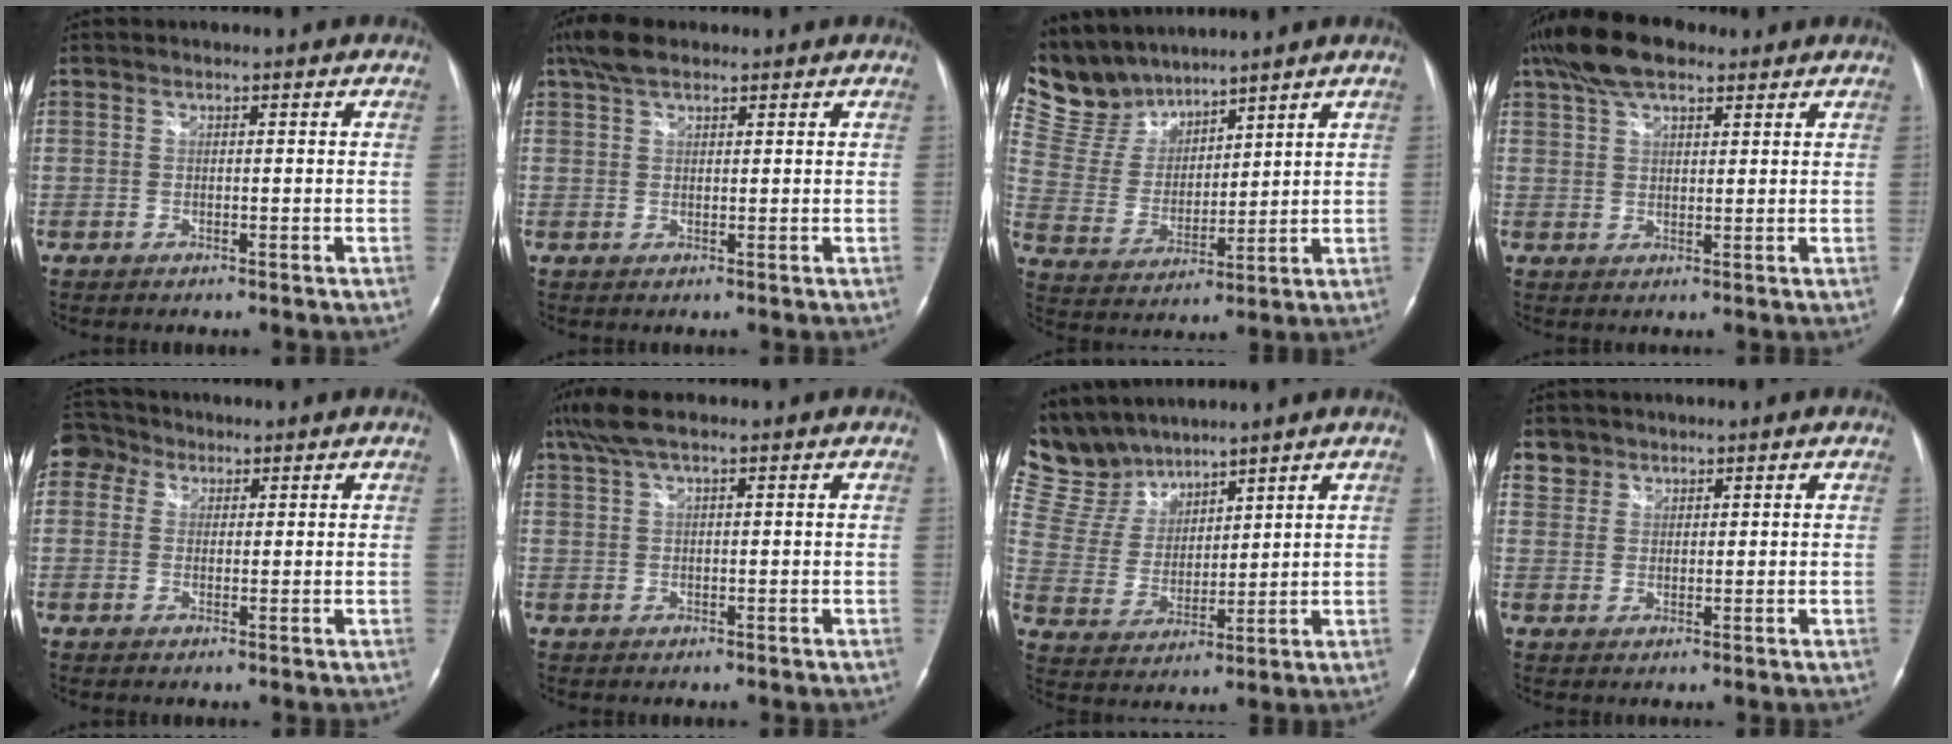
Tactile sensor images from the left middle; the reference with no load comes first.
{"total": 4.3, "force": [3.2, 1.8, 2.4], "torque": [-0.057, 0.020, 0.064]}
{"total": 9.1, "force": [8.6, 2.8, 0.3], "torque": [-0.031, 0.016, 0.192]}
{"total": 8.7, "force": [6.0, 3.5, 5.2], "torque": [-0.104, 0.027, 0.109]}
{"total": 4.4, "force": [2.2, 3.6, 1.2], "torque": [-0.029, 0.022, 0.043]}
{"total": 5.2, "force": [3.7, 1.0, 3.5], "torque": [-0.079, 0.029, 0.071]}
{"total": 9.9, "force": [9.3, 3.2, 0.9], "torque": [-0.043, 0.018, 0.204]}
{"total": 2.7, "force": [2.0, 1.8, -0.4], "torque": [0.015, 0.007, 0.032]}